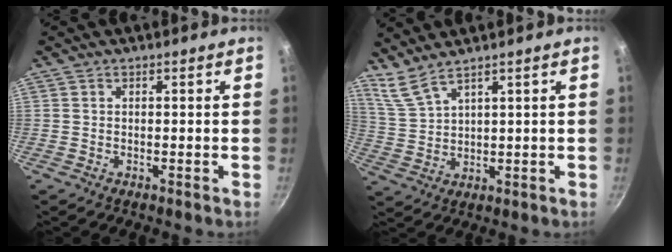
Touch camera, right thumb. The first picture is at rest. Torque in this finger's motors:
{"motor_torque": [-0.93, 0.71, -0.03, -0.31, 0.04]}